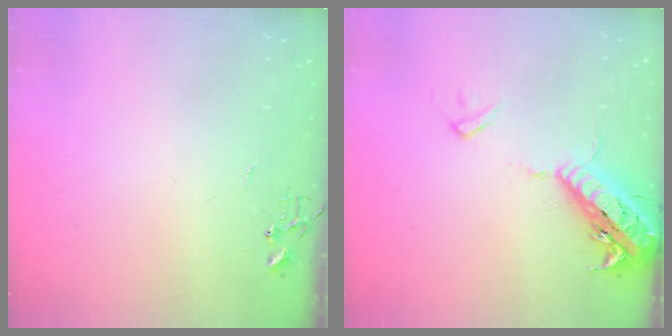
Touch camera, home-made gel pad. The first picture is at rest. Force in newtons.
{"total": 18.4, "press": 18.0, "slide": 4.0}